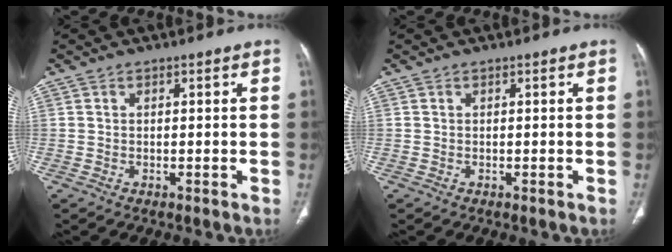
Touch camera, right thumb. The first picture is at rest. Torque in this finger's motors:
{"motor_torque": [0.00, 0.00, 0.00, 0.00, 0.00]}